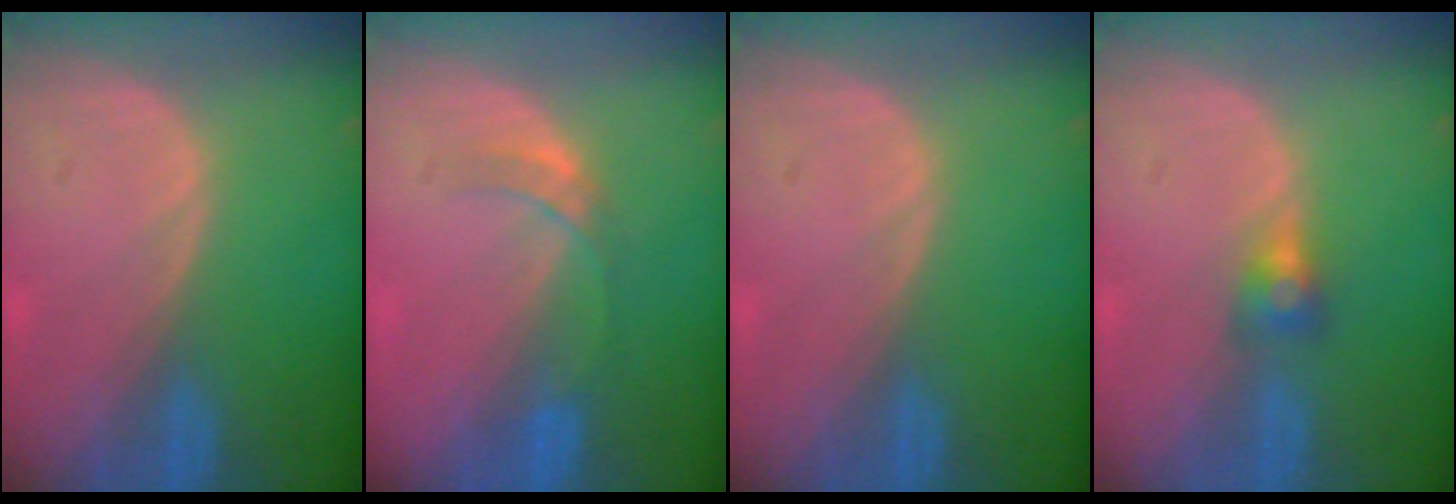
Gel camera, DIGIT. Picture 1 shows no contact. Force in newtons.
{"total": 3.3, "press": 3.0, "slide": 1.2}
{"total": 0.0}
{"total": 2.9, "press": 2.5, "slide": 1.5}